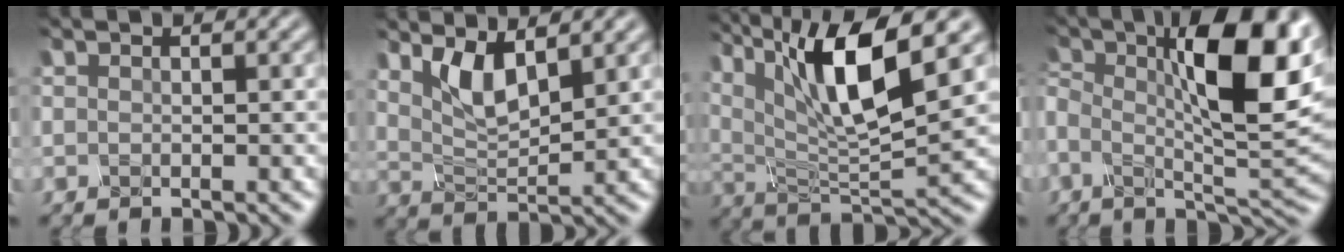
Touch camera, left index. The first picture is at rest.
{"total": 3.9, "force": [1.6, 1.5, 3.2], "torque": [-0.070, -0.011, 0.034]}
{"total": 11.7, "force": [4.7, 3.5, 10.0], "torque": [-0.181, 0.010, 0.081]}
{"total": 11.6, "force": [1.0, 3.5, 11.1], "torque": [-0.174, 0.004, 0.011]}